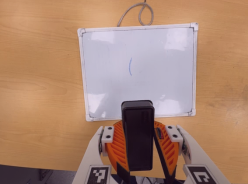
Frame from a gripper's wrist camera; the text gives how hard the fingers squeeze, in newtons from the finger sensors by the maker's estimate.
{"total": 8.8, "left": 9.3, "right": 8.3}